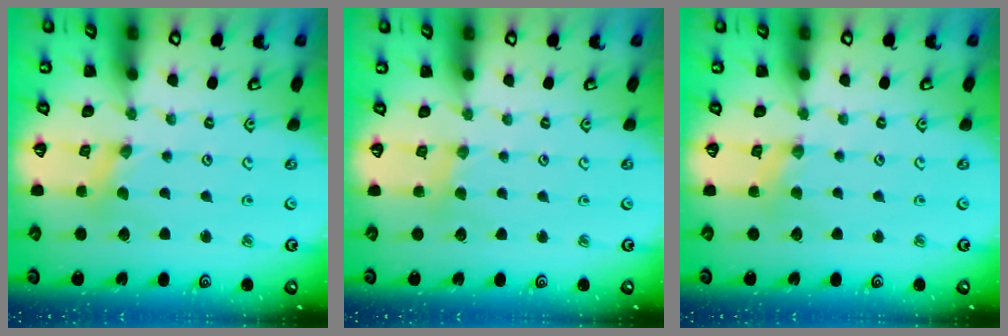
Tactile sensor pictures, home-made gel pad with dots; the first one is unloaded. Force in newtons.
{"total": 1.9, "press": 1.8, "slide": 0.4}
{"total": 1.4, "press": 1.4, "slide": 0.3}